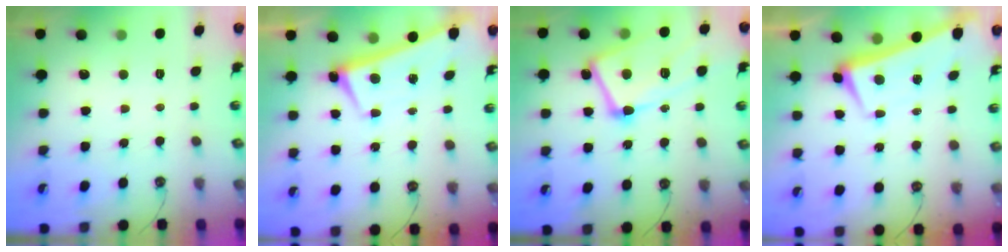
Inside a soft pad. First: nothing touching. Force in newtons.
{"total": 1.3, "press": 1.2, "slide": 0.3}
{"total": 13.2, "press": 13.1, "slide": 1.5}
{"total": 2.1, "press": 2.0, "slide": 0.7}